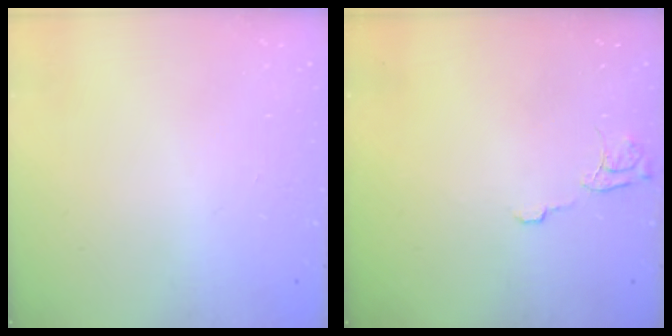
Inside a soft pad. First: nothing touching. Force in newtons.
{"total": 5.2, "press": 5.1, "slide": 0.5}